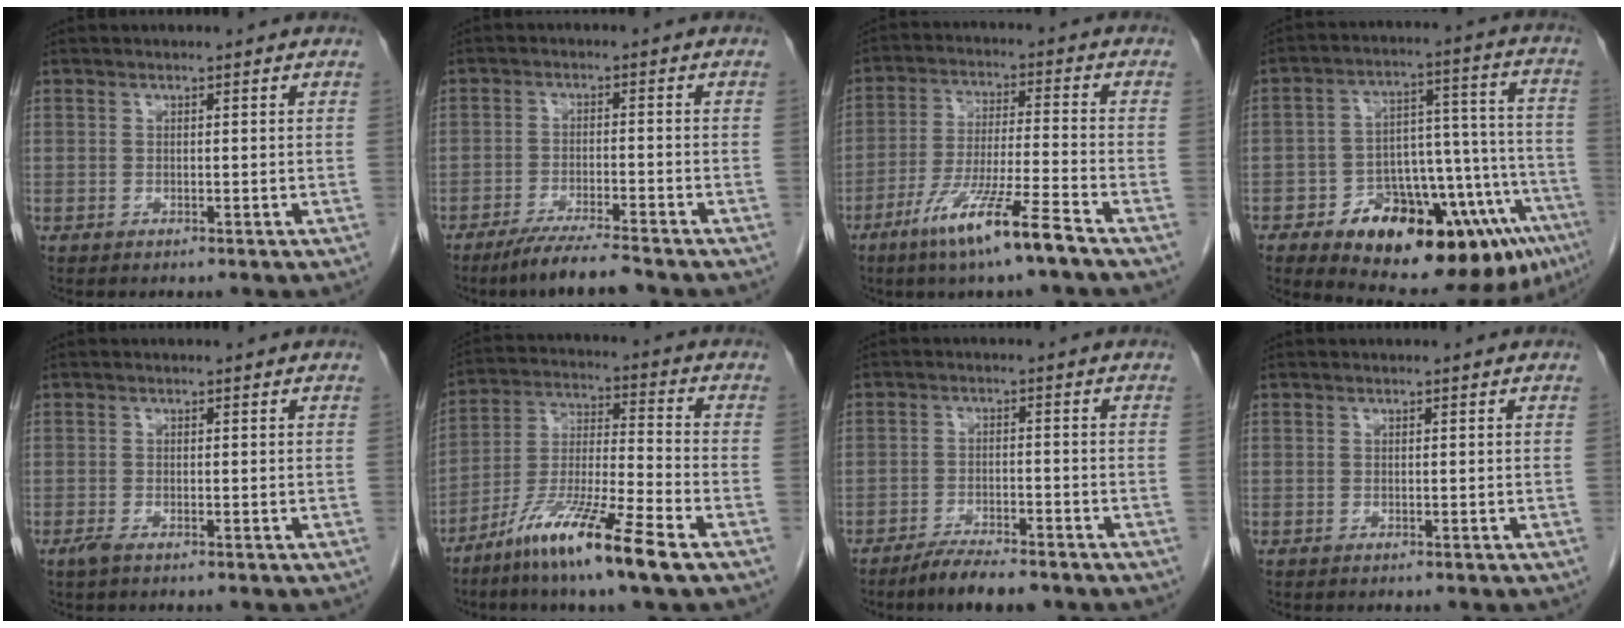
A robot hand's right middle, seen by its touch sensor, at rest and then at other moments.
{"total": 6.7, "force": [-5.7, -0.3, 3.7], "torque": [-0.059, -0.021, -0.099]}
{"total": 10.9, "force": [-7.0, -0.5, 8.3], "torque": [-0.159, -0.026, -0.132]}
{"total": 23.8, "force": [-13.0, 8.4, 18.2], "torque": [-0.208, 0.039, -0.181]}
{"total": 1.2, "force": [-0.8, 0.3, 0.8], "torque": [-0.023, -0.003, -0.015]}
{"total": 13.8, "force": [-8.5, 0.1, 10.8], "torque": [-0.212, -0.032, -0.163]}
{"total": 5.8, "force": [-4.8, 1.1, 3.2], "torque": [-0.054, -0.009, -0.081]}
{"total": 0.0}